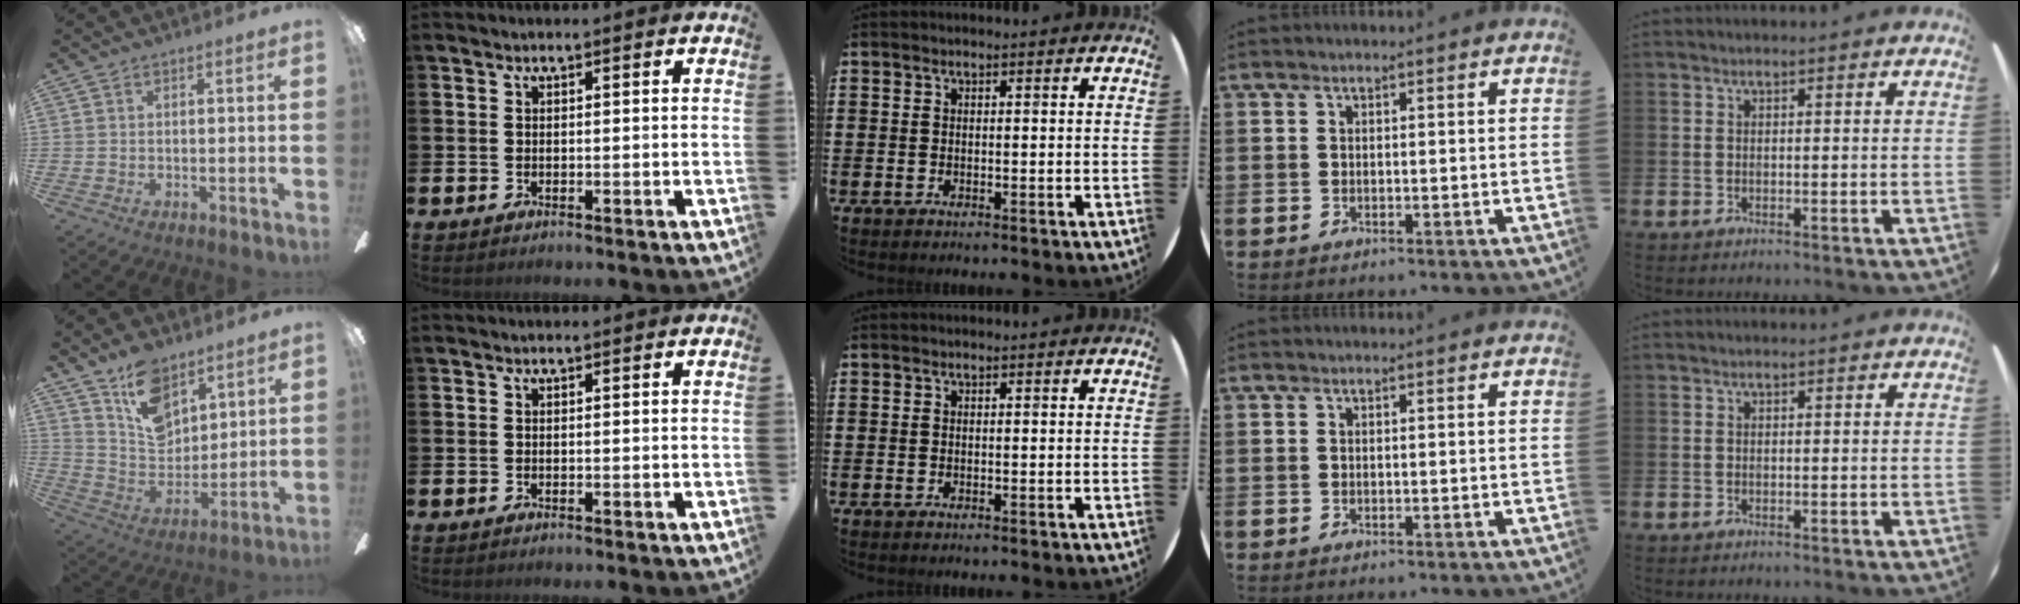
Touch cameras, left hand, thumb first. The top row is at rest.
{"thumb": {"total": 13.9, "force": [9.6, 8.0, 6.1], "torque": [-0.112, -0.050, 0.185]}}